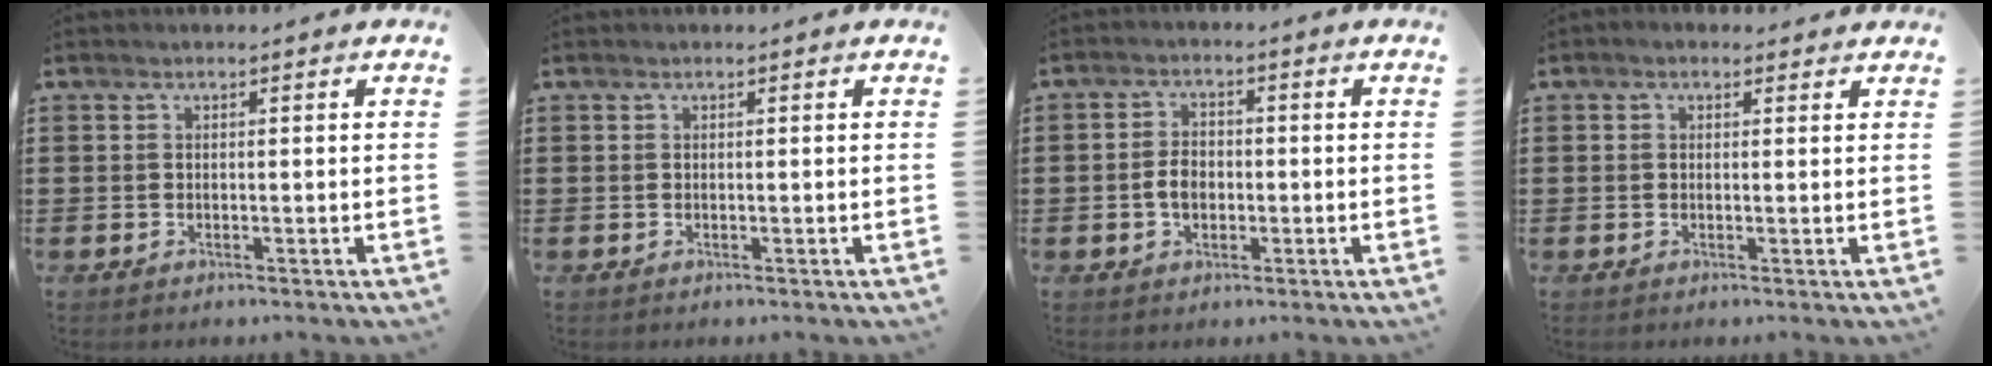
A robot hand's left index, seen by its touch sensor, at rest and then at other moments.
{"total": 0.0}
{"total": 3.6, "force": [-0.7, 2.4, 2.6], "torque": [-0.058, 0.001, -0.016]}
{"total": 0.9, "force": [0.5, 0.6, 0.5], "torque": [-0.011, 0.006, 0.008]}